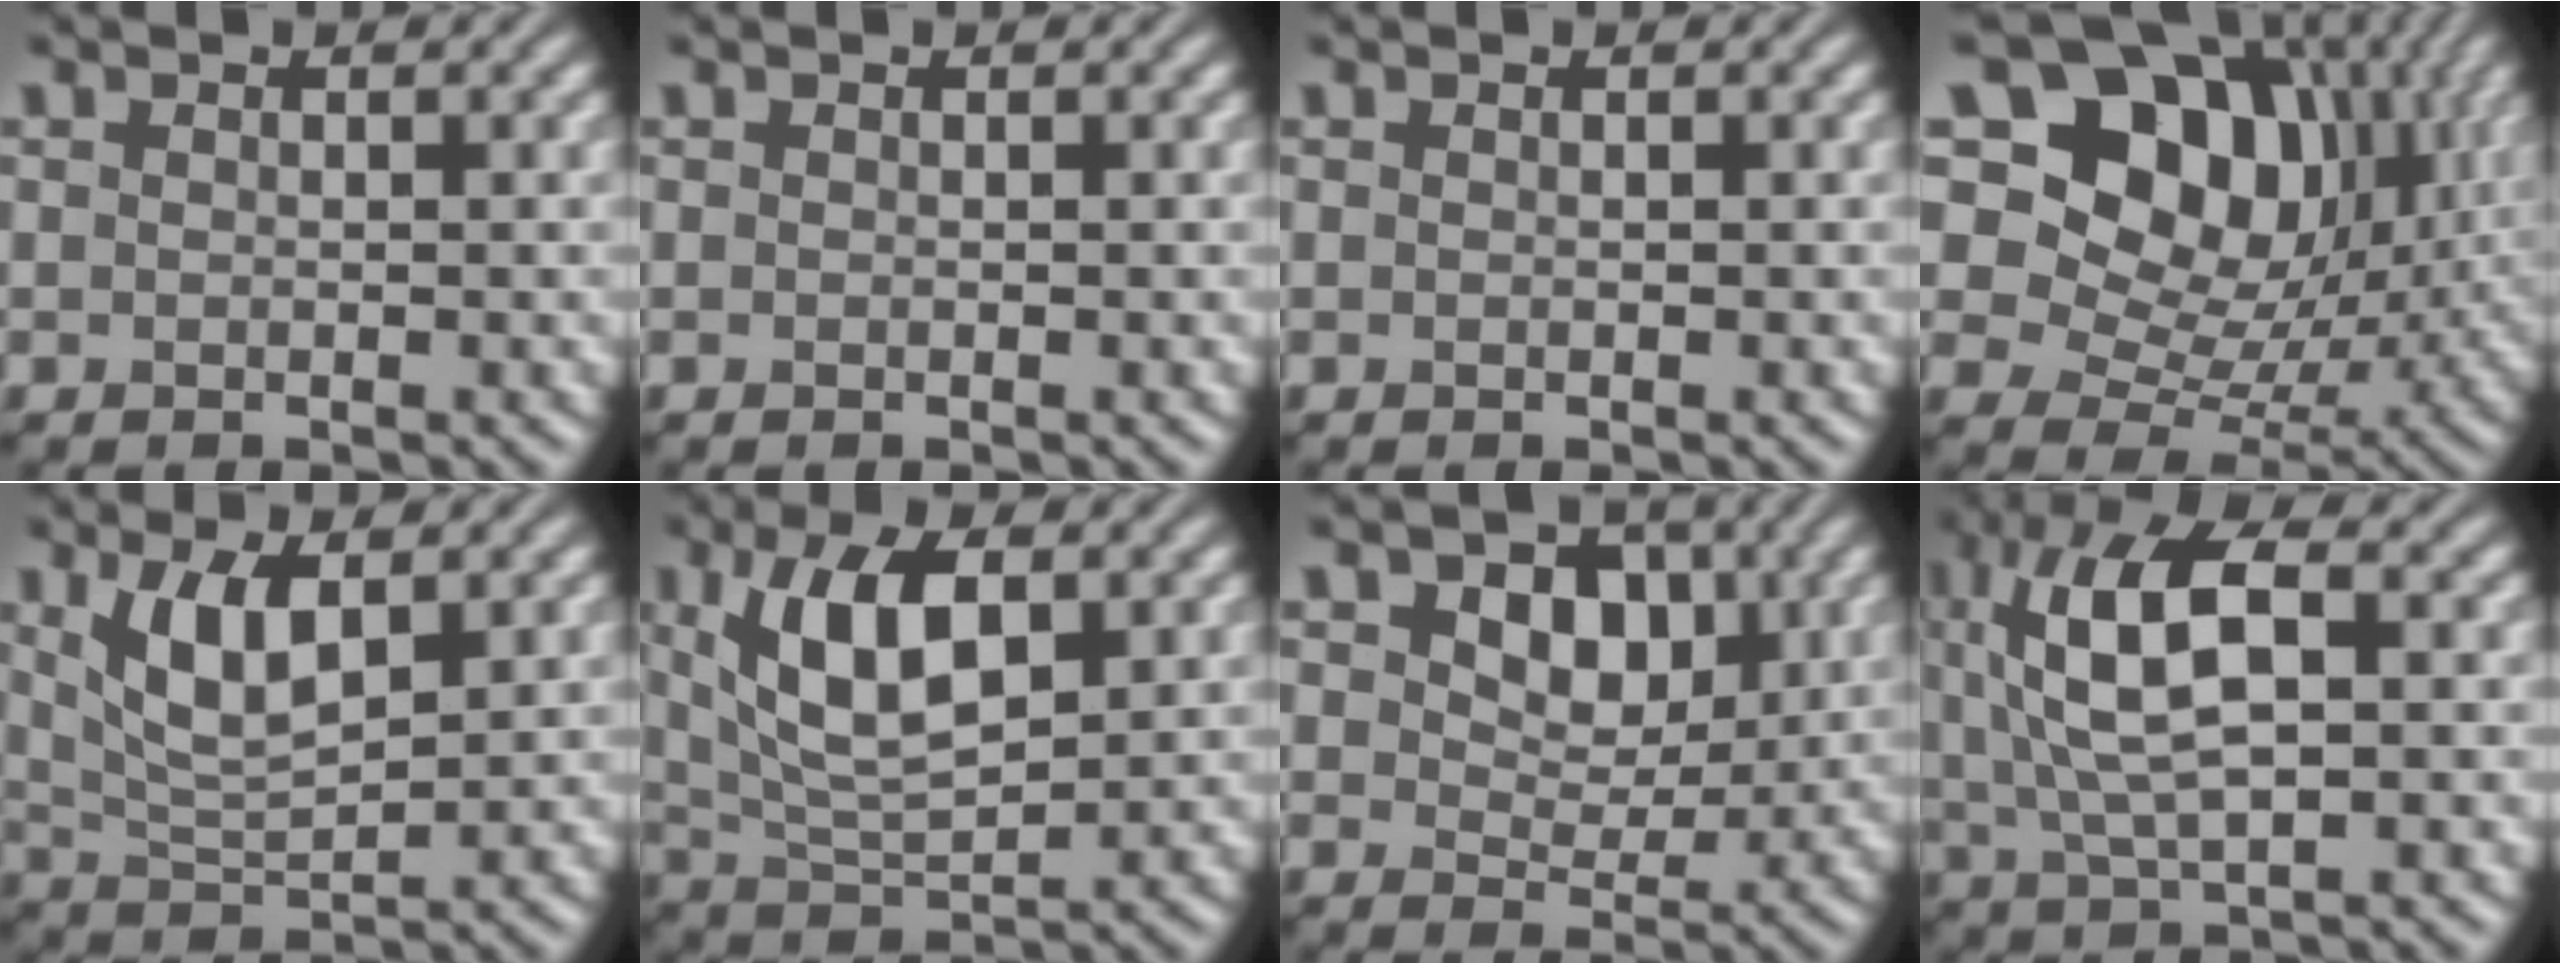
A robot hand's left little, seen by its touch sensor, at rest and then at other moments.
{"total": 0.0}
{"total": 0.0}
{"total": 16.4, "force": [6.9, 11.5, 9.4], "torque": [-0.161, 0.047, 0.108]}
{"total": 4.9, "force": [1.9, 2.0, 4.1], "torque": [-0.093, -0.003, 0.040]}
{"total": 7.5, "force": [2.2, 3.3, 6.4], "torque": [-0.122, 0.004, 0.043]}
{"total": 5.4, "force": [1.8, 3.7, 3.5], "torque": [-0.058, -0.005, 0.014]}
{"total": 9.3, "force": [2.0, 4.0, 8.2], "torque": [-0.171, 0.014, 0.033]}